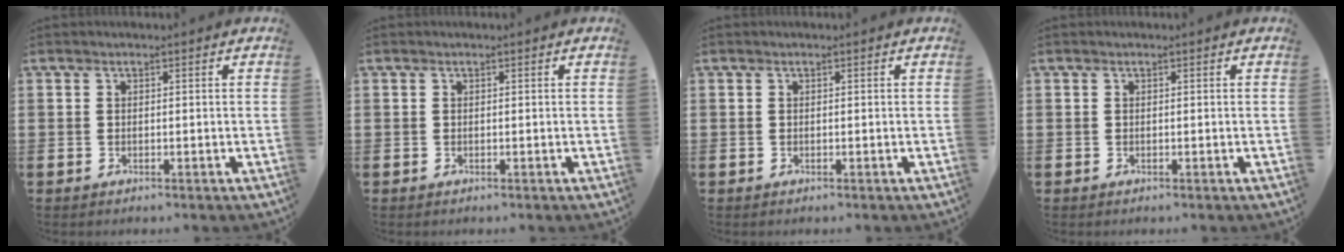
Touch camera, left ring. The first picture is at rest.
{"total": 0.0}
{"total": 0.0}
{"total": 0.0}